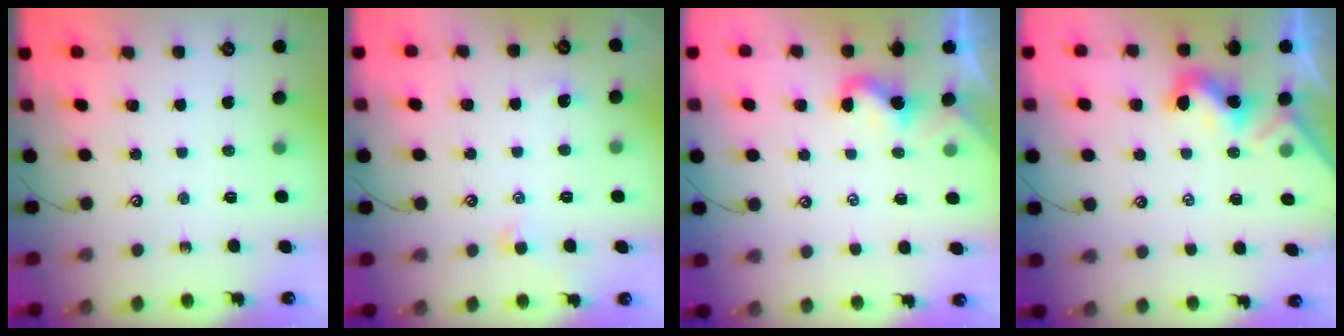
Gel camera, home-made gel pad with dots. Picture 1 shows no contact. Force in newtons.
{"total": 0.9, "press": 0.6, "slide": 0.6}
{"total": 2.1, "press": 2.0, "slide": 0.4}
{"total": 1.8, "press": 1.8, "slide": 0.5}